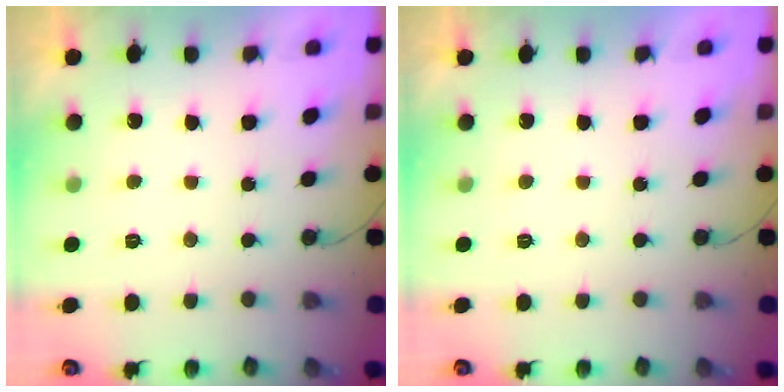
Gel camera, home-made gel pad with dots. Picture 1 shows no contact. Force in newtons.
{"total": 1.7, "press": 1.7, "slide": 0.1}